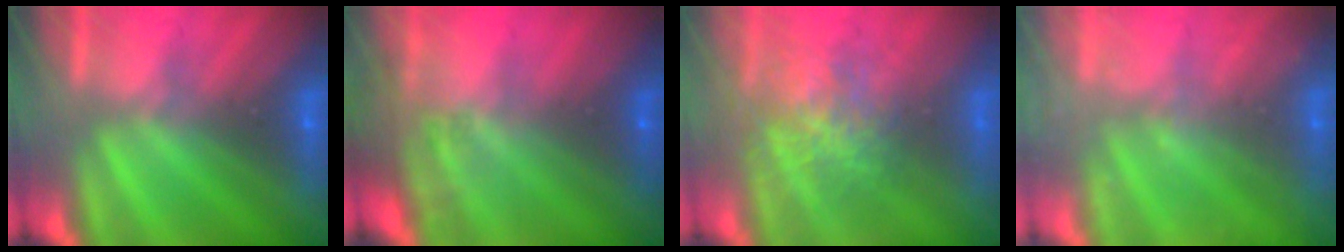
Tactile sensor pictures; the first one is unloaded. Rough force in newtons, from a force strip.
{"total": 8.6}
{"total": 3.5}
{"total": 2.4}